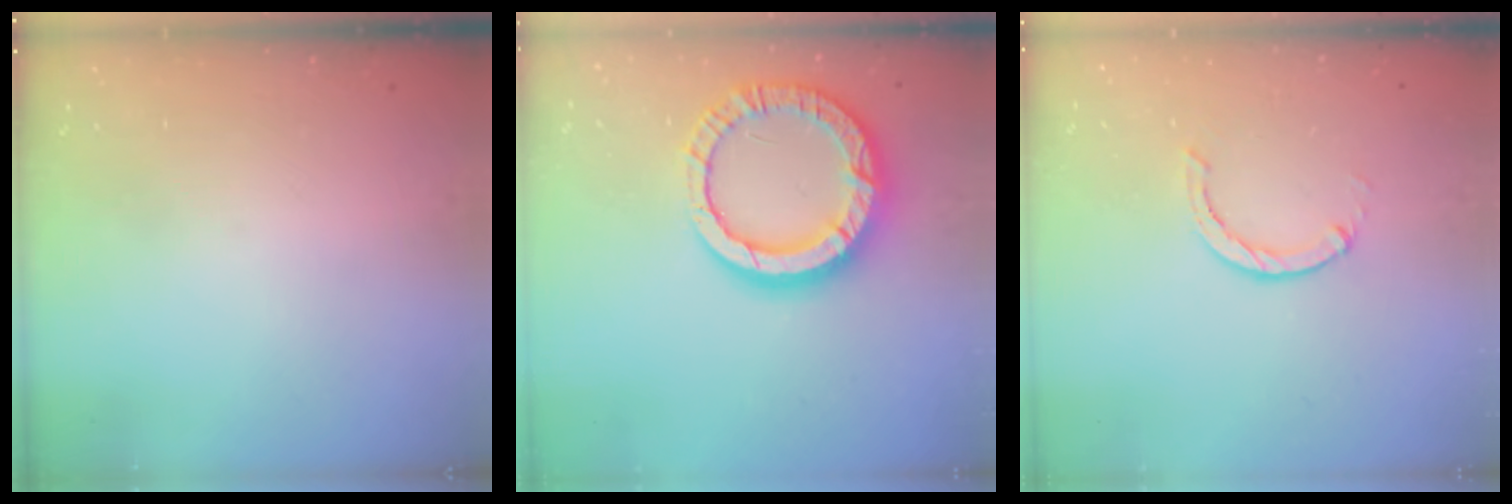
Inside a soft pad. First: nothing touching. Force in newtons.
{"total": 19.2, "press": 19.1, "slide": 1.9}
{"total": 0.0}